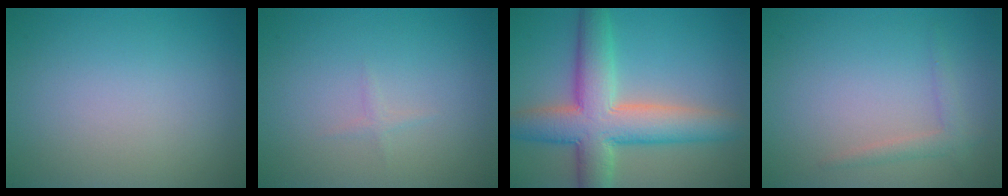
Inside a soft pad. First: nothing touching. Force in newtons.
{"total": 0.6, "press": 0.6, "slide": 0.0}
{"total": 8.8, "press": 8.8, "slide": 0.6}
{"total": 1.5, "press": 1.4, "slide": 0.1}